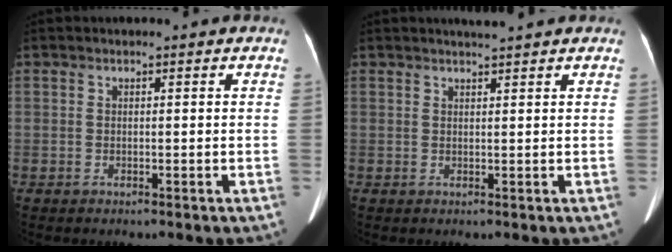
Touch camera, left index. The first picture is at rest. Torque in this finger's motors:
{"motor_torque": [0.09, -0.06, -0.01, 0.02]}